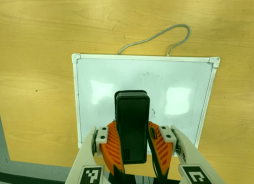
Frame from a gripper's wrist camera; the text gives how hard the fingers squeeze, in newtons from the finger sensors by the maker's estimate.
{"total": 8.9, "left": 7.8, "right": 9.9}